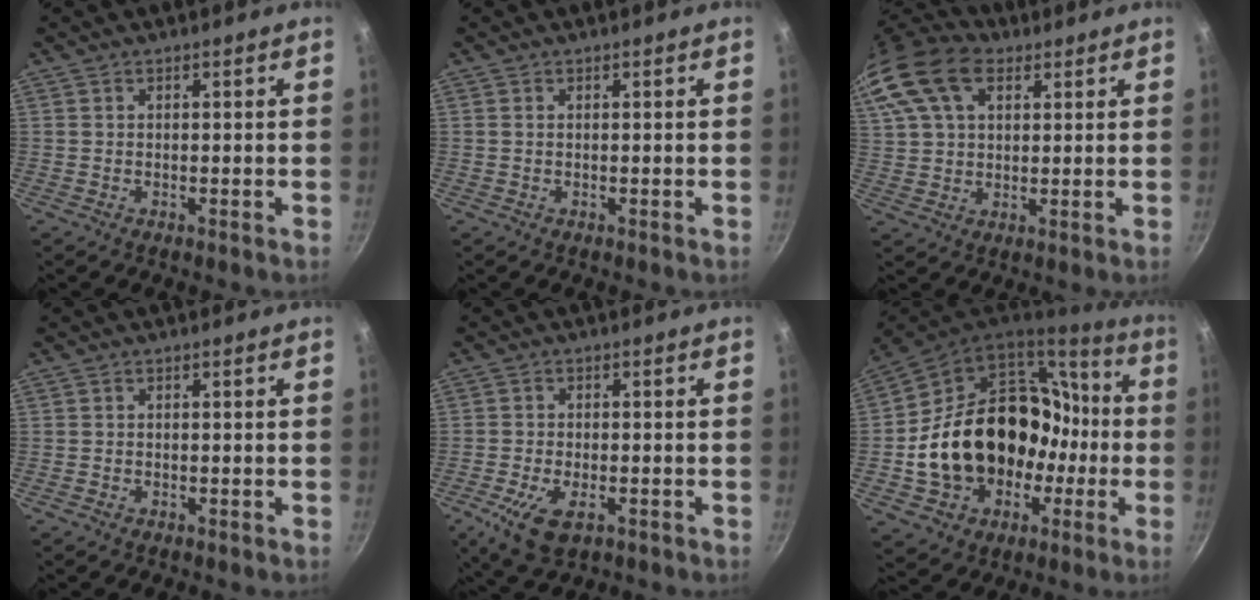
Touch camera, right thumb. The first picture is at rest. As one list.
[{"total": 0.0}, {"total": 21.0, "force": [9.2, 13.6, 13.1], "torque": [-0.291, 0.034, 0.164]}, {"total": 0.6, "force": [-0.4, 0.4, 0.2], "torque": [-0.005, 0.003, -0.006]}, {"total": 8.0, "force": [-3.3, 4.1, 6.1], "torque": [-0.115, -0.002, -0.055]}, {"total": 27.4, "force": [-2.8, 21.0, 17.4], "torque": [-0.266, 0.067, -0.013]}]